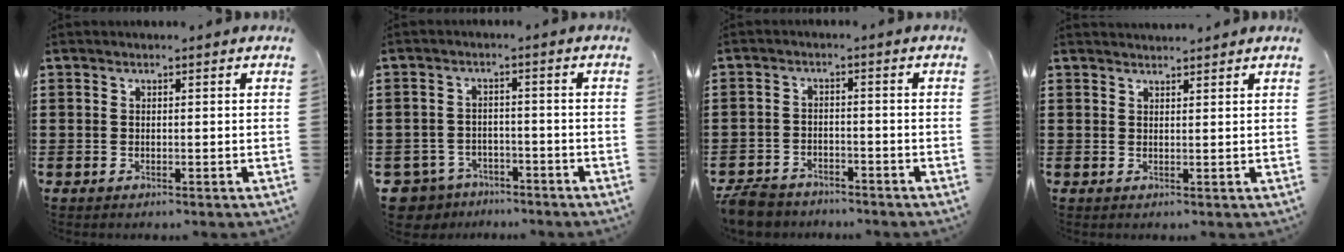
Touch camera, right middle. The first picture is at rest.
{"total": 3.6, "force": [-3.4, 1.1, 0.2], "torque": [-0.032, -0.005, -0.078]}
{"total": 4.4, "force": [-4.2, 1.1, 0.7], "torque": [-0.031, 0.000, -0.091]}
{"total": 1.4, "force": [1.4, 0.0, 0.0], "torque": [-0.002, -0.002, 0.028]}